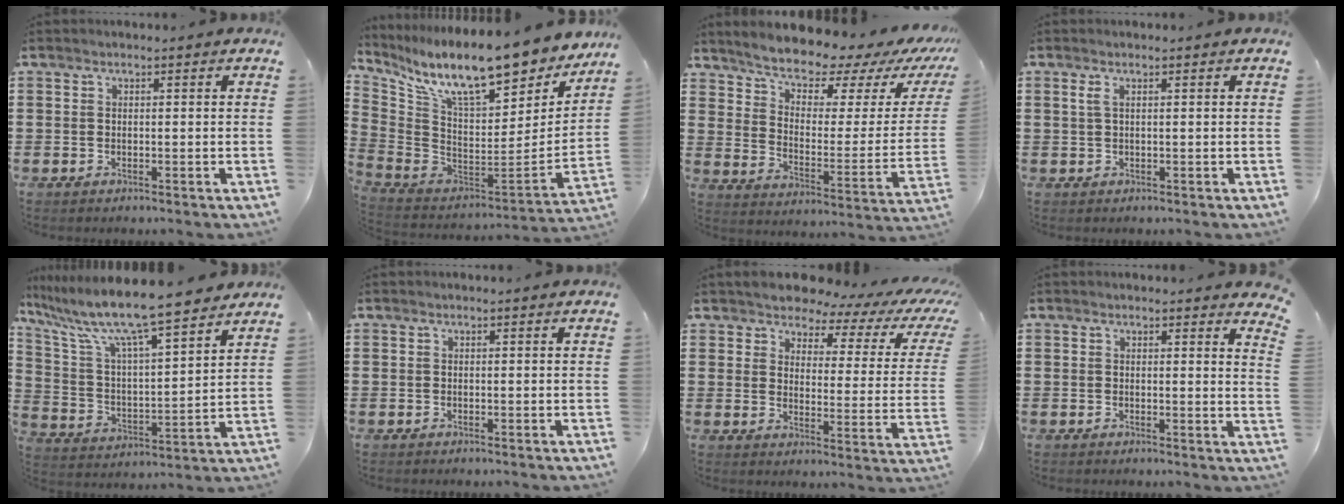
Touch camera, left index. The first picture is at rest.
{"total": 13.4, "force": [10.3, 2.7, 8.2], "torque": [-0.166, -0.080, 0.171]}
{"total": 6.9, "force": [6.5, 1.5, 2.0], "torque": [-0.059, -0.057, 0.106]}
{"total": 1.2, "force": [0.4, 0.2, 1.1], "torque": [-0.023, 0.001, 0.006]}
{"total": 10.5, "force": [9.0, 0.1, 5.3], "torque": [-0.140, -0.062, 0.149]}
{"total": 0.0}
{"total": 4.2, "force": [3.7, 1.7, 1.0], "torque": [-0.040, -0.027, 0.057]}
{"total": 1.5, "force": [1.4, 0.1, 0.5], "torque": [-0.007, -0.001, 0.025]}